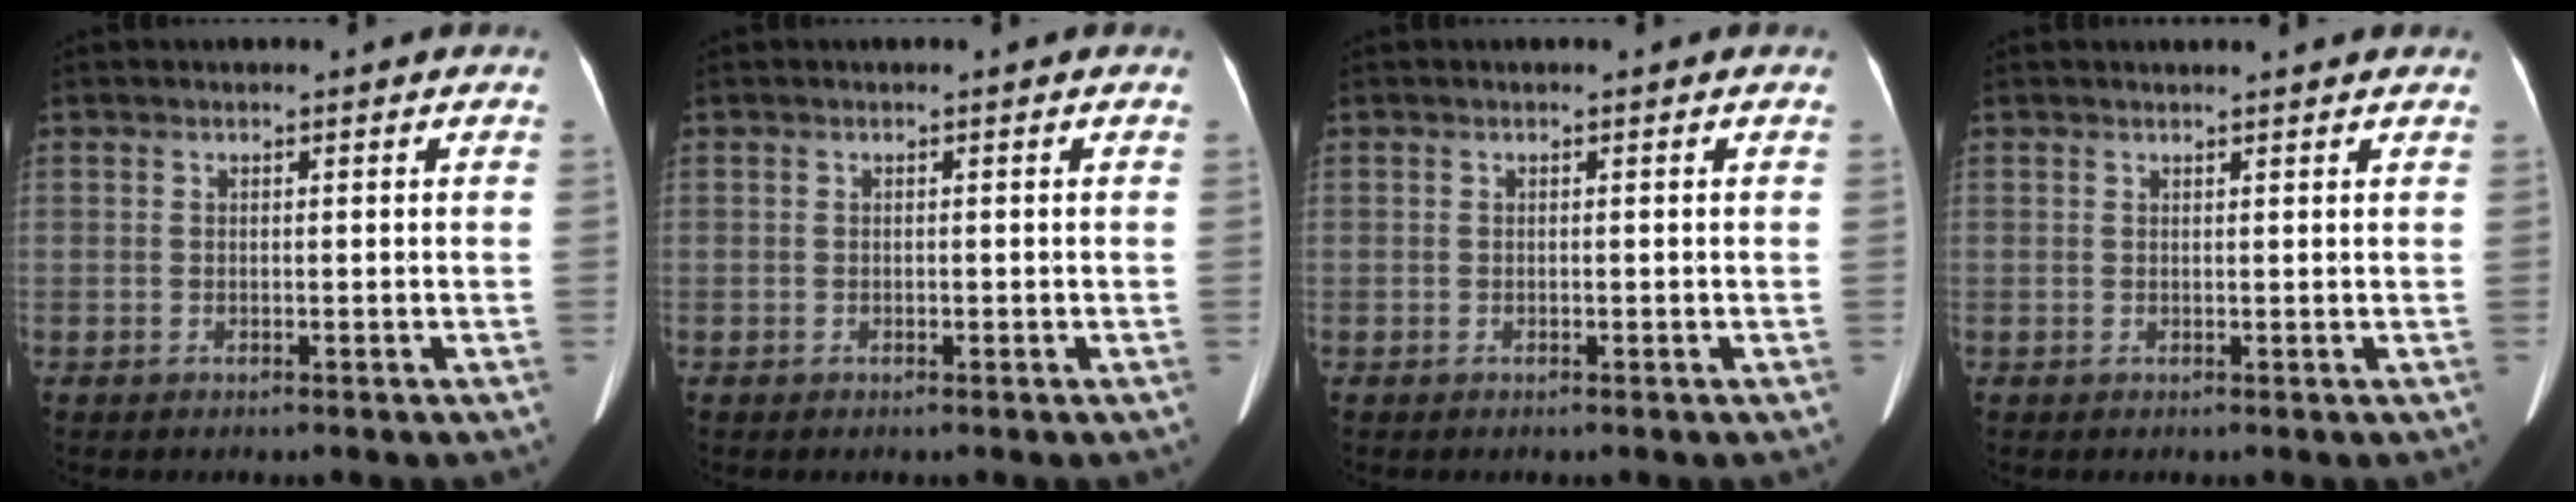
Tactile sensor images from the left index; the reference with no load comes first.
{"total": 0.0}
{"total": 0.0}
{"total": 3.6, "force": [3.4, 0.2, 1.2], "torque": [-0.018, 0.016, 0.035]}